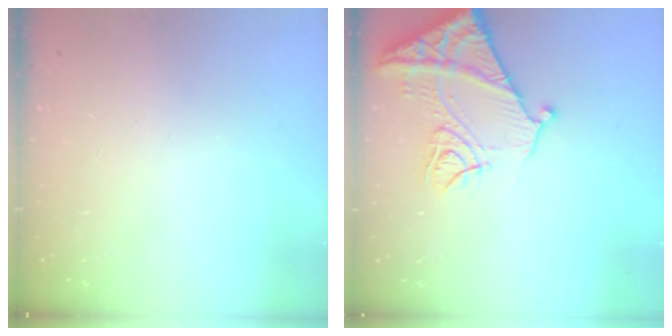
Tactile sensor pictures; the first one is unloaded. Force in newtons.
{"total": 15.7, "press": 15.6, "slide": 1.7}